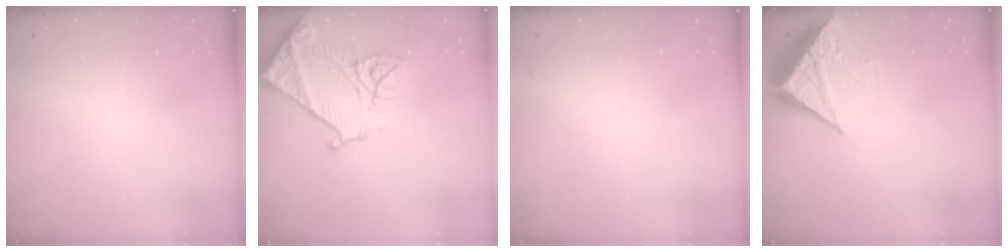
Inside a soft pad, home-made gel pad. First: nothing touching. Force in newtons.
{"total": 17.7, "press": 17.6, "slide": 1.9}
{"total": 2.8, "press": 2.8, "slide": 0.4}
{"total": 7.7, "press": 7.7, "slide": 0.5}